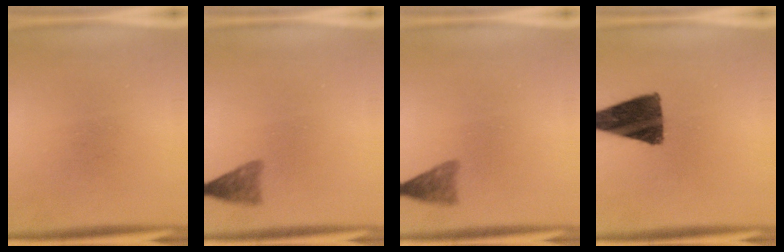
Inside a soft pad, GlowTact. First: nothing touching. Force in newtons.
{"total": 2.4}
{"total": 2.4}
{"total": 12.4}